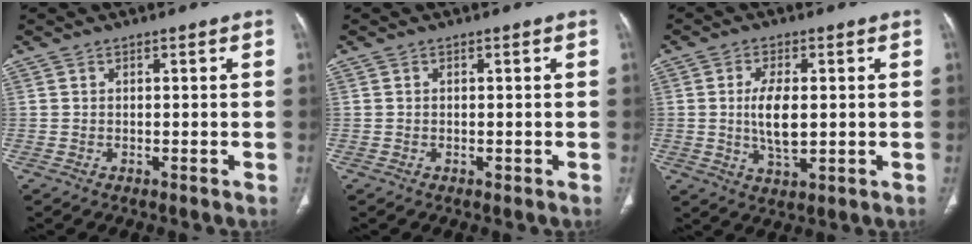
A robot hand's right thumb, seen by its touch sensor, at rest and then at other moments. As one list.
[{"total": 0.0}, {"total": 7.4, "force": [0.3, 3.4, 6.5], "torque": [-0.122, -0.009, 0.007]}]